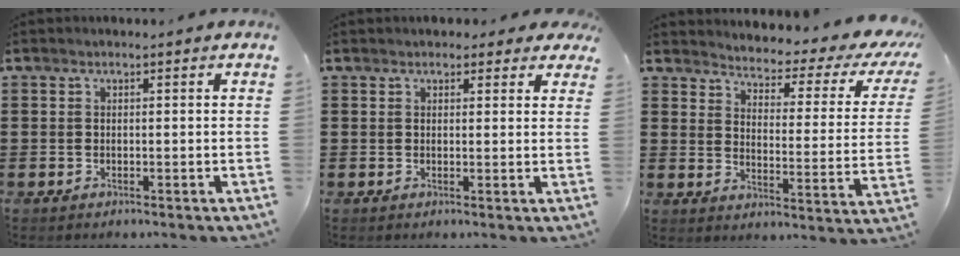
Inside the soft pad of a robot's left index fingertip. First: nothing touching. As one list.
[{"total": 2.0, "force": [1.7, 1.0, 0.4], "torque": [-0.007, 0.003, 0.029]}, {"total": 3.1, "force": [2.7, 0.7, 1.5], "torque": [-0.041, -0.029, 0.035]}]